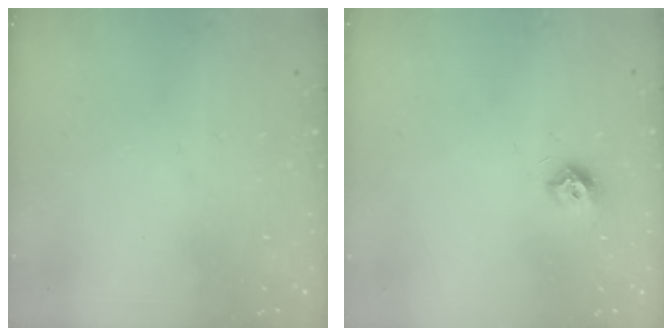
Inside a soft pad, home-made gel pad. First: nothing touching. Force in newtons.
{"total": 7.7, "press": 7.7, "slide": 0.7}